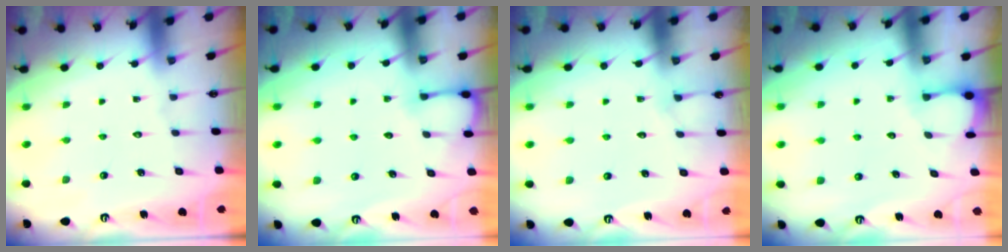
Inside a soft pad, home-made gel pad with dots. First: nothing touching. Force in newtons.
{"total": 5.3, "press": 5.3, "slide": 0.5}
{"total": 3.9, "press": 3.9, "slide": 0.5}
{"total": 2.0, "press": 2.0, "slide": 0.3}